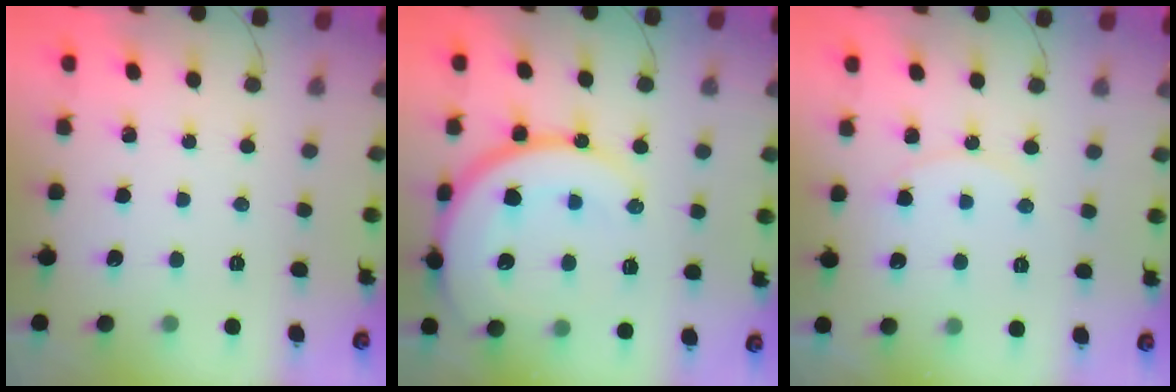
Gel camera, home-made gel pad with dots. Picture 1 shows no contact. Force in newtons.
{"total": 18.8, "press": 18.6, "slide": 2.2}
{"total": 6.6, "press": 6.6, "slide": 0.7}